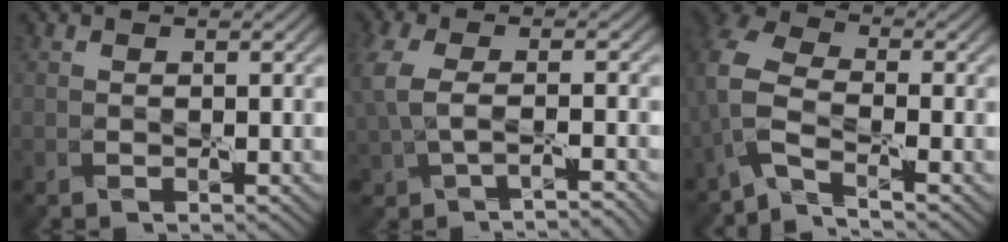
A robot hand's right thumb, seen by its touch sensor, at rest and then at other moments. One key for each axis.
{"total": 4.1, "fx": -0.9, "fy": 1.7, "fz": 3.6, "tx": -0.098, "ty": -0.006, "tz": -0.018}
{"total": 5.2, "fx": -2.9, "fy": 2.1, "fz": 3.8, "tx": -0.089, "ty": 0.012, "tz": -0.079}